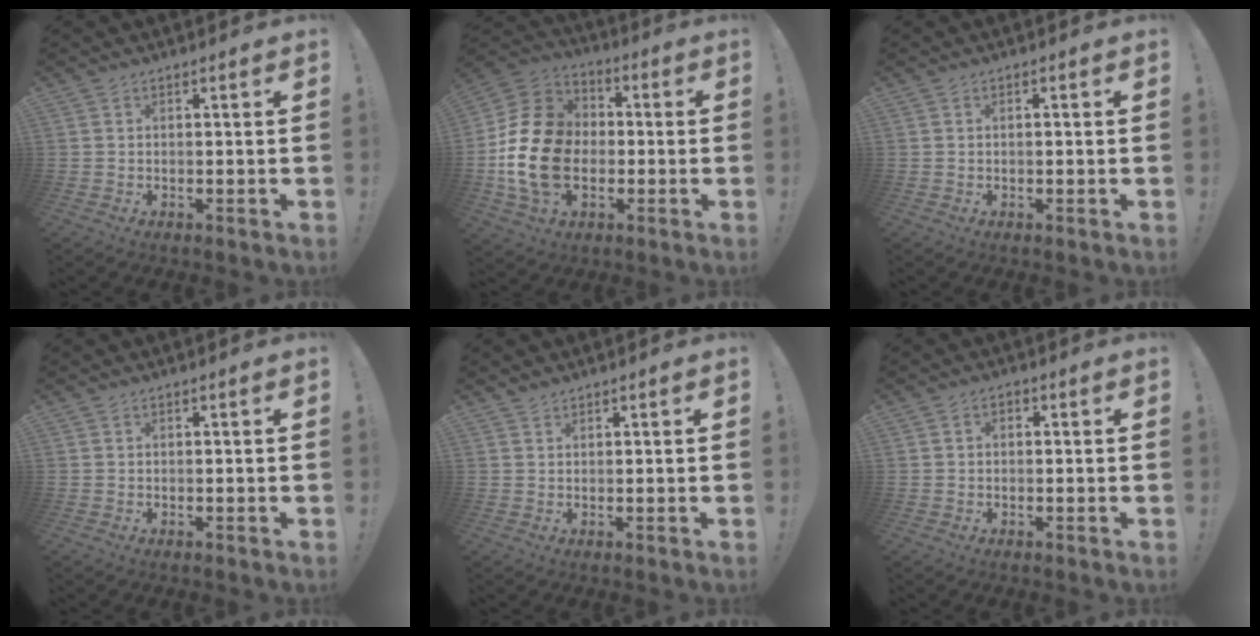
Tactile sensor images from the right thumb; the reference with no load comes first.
{"total": 20.8, "force": [-2.7, 16.0, 13.0], "torque": [-0.233, 0.029, -0.034]}
{"total": 0.6, "force": [-0.2, 0.0, 0.6], "torque": [-0.003, -0.004, -0.006]}
{"total": 0.0}
{"total": 1.1, "force": [1.0, 0.5, -0.2], "torque": [0.007, -0.003, 0.018]}
{"total": 1.5, "force": [-0.7, 1.1, 0.7], "torque": [-0.009, 0.005, -0.014]}